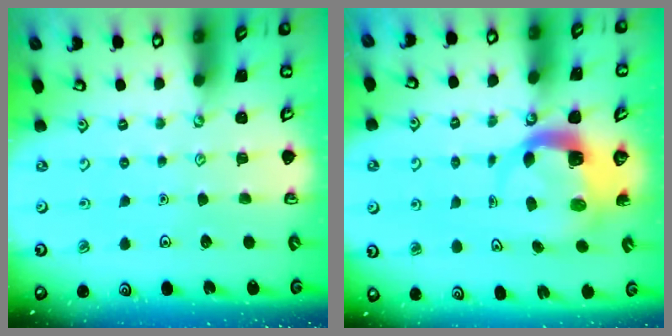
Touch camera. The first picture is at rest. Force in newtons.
{"total": 4.5, "press": 4.5, "slide": 0.6}